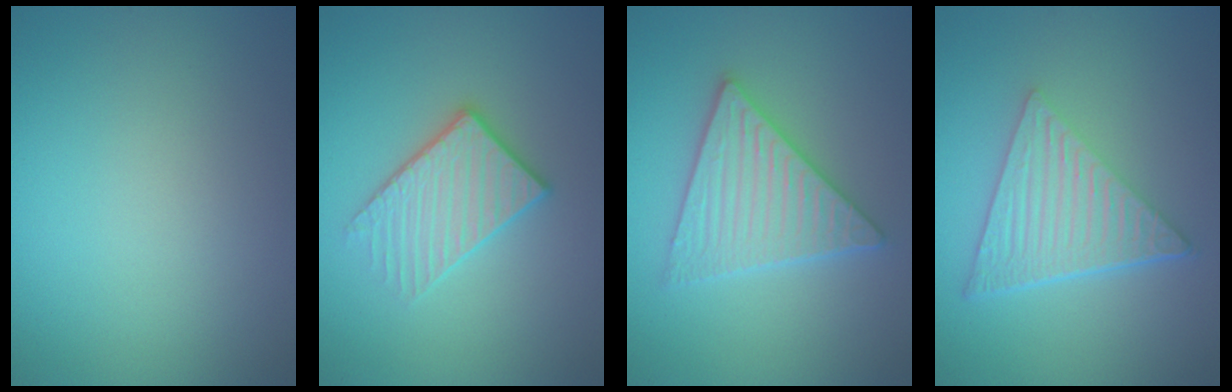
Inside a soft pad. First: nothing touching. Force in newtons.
{"total": 3.2, "press": 3.0, "slide": 1.2}
{"total": 5.3, "press": 5.3, "slide": 0.5}
{"total": 6.7, "press": 4.4, "slide": 5.0}